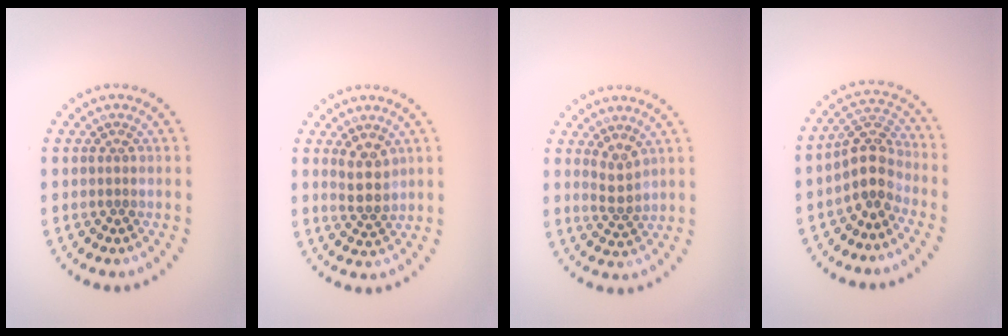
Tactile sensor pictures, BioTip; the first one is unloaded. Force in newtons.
{"total": 2.5, "press": 2.2, "slide": 1.1}
{"total": 1.7, "press": 1.5, "slide": 0.9}
{"total": 3.6, "press": 3.0, "slide": 1.9}